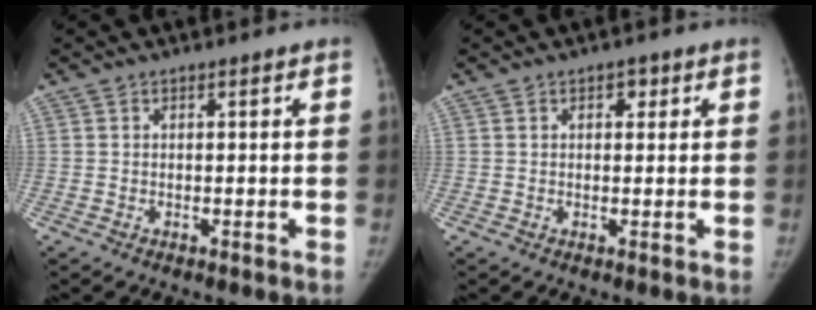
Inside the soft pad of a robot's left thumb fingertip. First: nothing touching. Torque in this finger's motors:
{"motor_torque": [-0.01, 0.02, -0.33, 0.40, -0.01]}